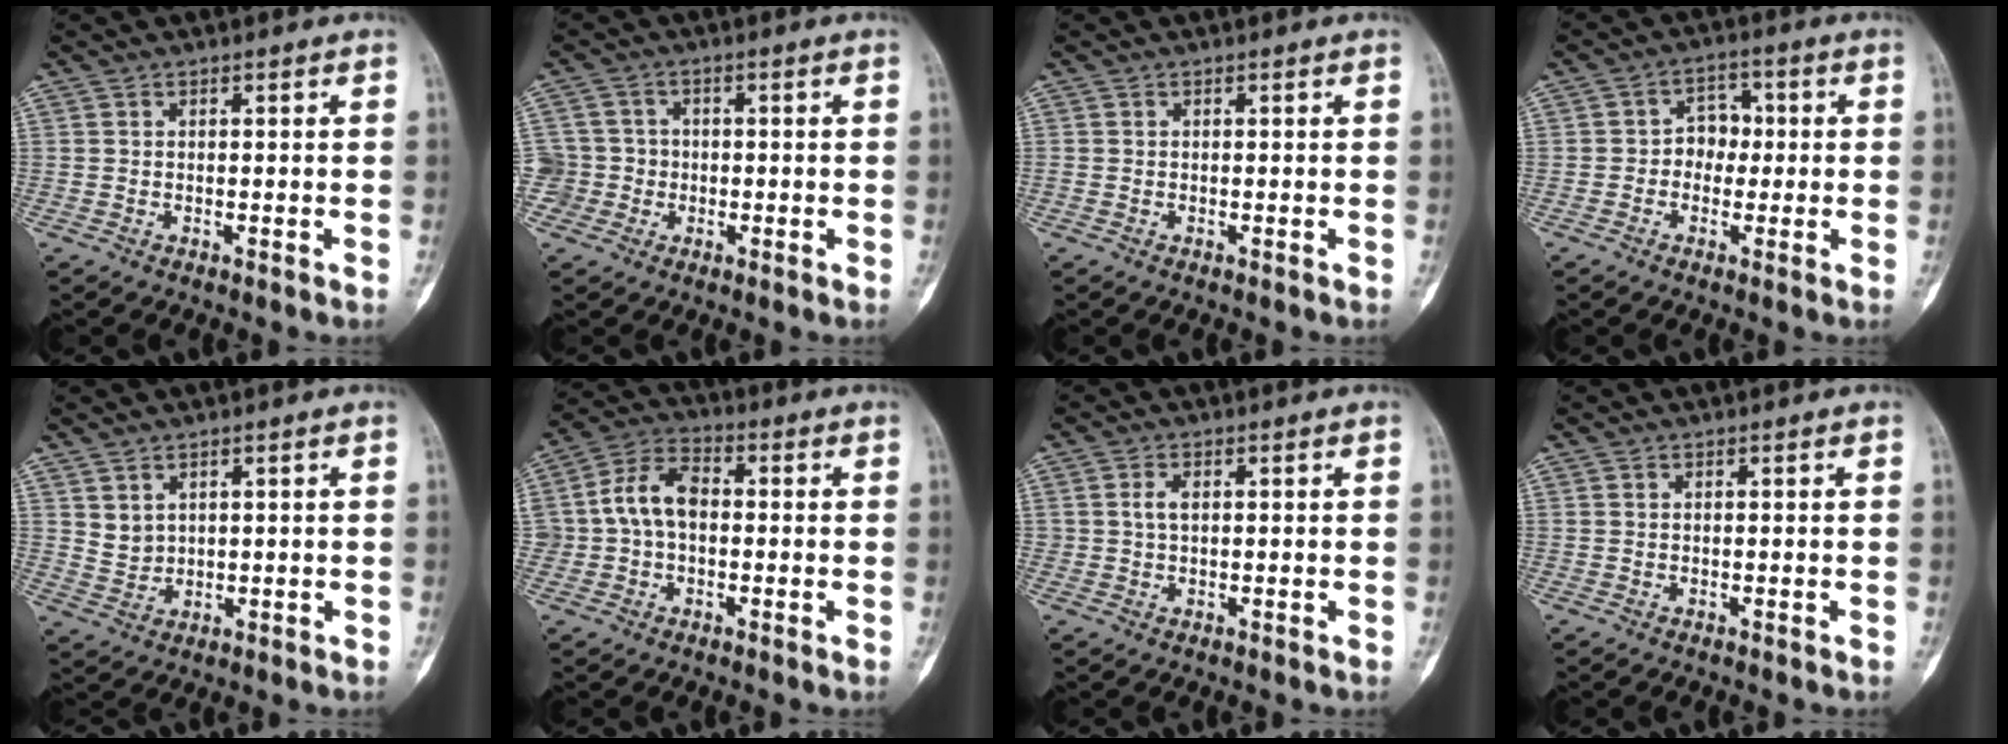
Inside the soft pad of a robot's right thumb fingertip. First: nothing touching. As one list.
[{"total": 4.9, "force": [-1.0, 4.8, -0.1], "torque": [0.030, 0.018, -0.023]}, {"total": 0.0}, {"total": 5.1, "force": [-0.2, 4.2, 2.9], "torque": [-0.007, 0.017, -0.014]}, {"total": 3.1, "force": [1.8, 2.3, 1.2], "torque": [-0.012, -0.018, 0.045]}, {"total": 9.0, "force": [0.0, 6.3, 6.4], "torque": [-0.111, 0.030, -0.008]}, {"total": 2.3, "force": [0.5, 1.4, 1.7], "torque": [-0.031, 0.003, 0.010]}, {"total": 0.0}]